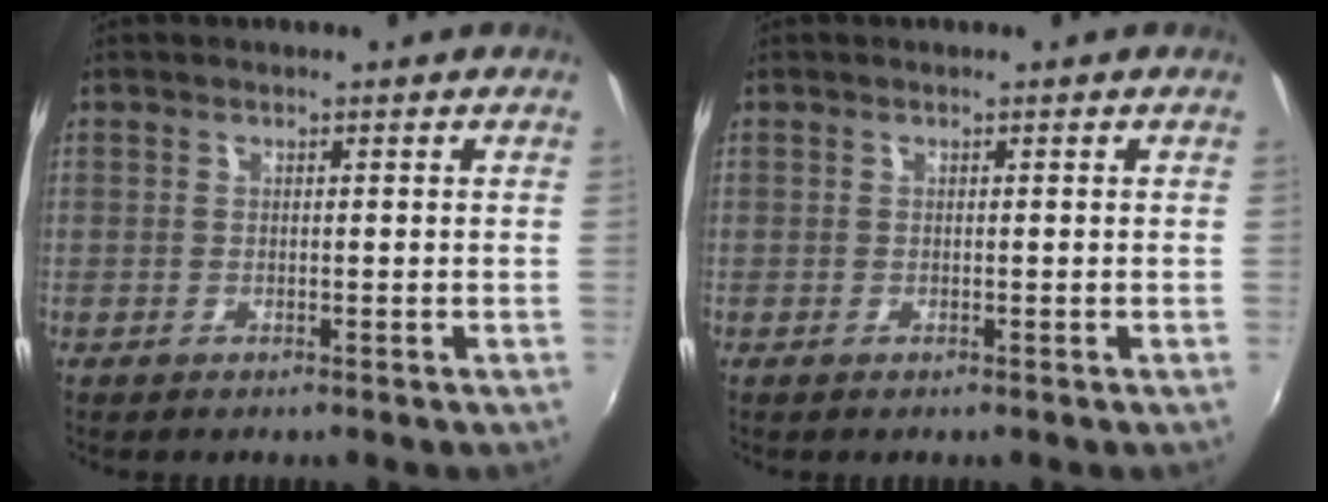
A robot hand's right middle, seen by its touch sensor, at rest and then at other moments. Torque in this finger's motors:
{"motor_torque": [0.29, -0.28, -0.01, -0.01]}